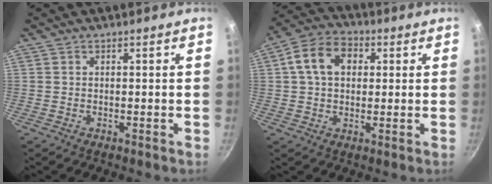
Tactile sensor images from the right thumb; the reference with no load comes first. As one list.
[{"total": 10.5, "force": [2.4, 7.6, 6.8], "torque": [-0.098, 0.019, 0.025]}]